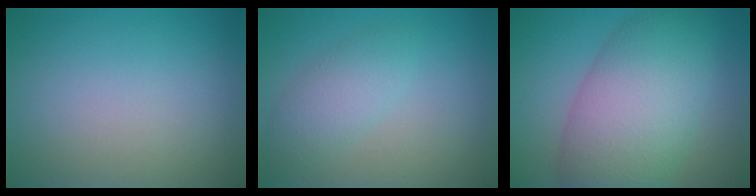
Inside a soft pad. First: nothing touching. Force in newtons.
{"total": 2.7, "press": 2.7, "slide": 0.1}
{"total": 9.6, "press": 9.6, "slide": 0.2}